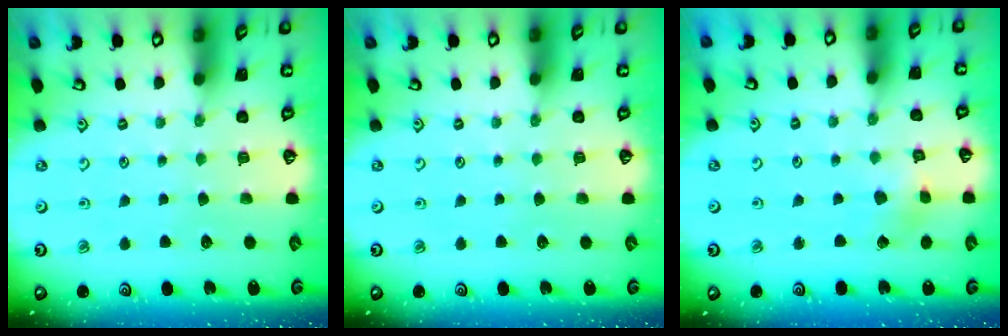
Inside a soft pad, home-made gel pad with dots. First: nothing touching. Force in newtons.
{"total": 0.0}
{"total": 3.8, "press": 3.8, "slide": 0.2}